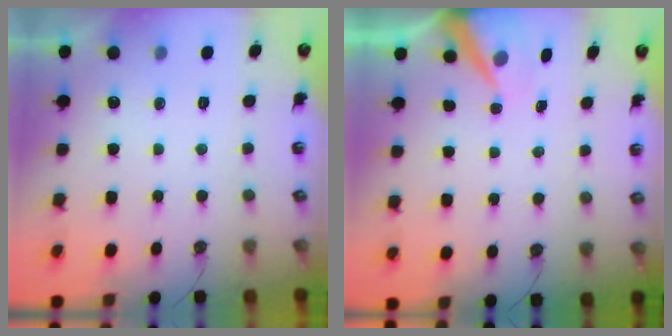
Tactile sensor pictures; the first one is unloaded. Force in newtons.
{"total": 7.5, "press": 7.5, "slide": 0.3}